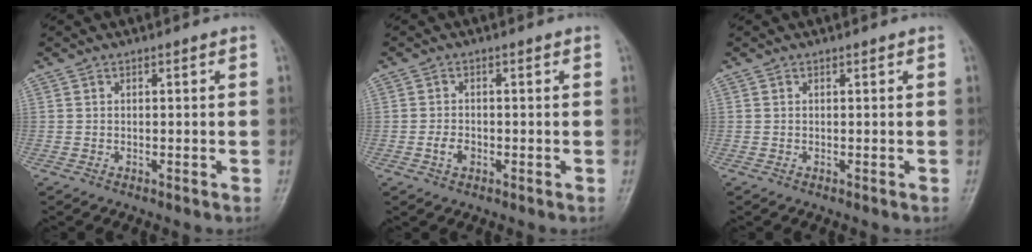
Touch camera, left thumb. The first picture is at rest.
{"total": 2.4, "force": [-0.8, 1.7, 1.5], "torque": [-0.026, 0.004, -0.016]}
{"total": 0.0}